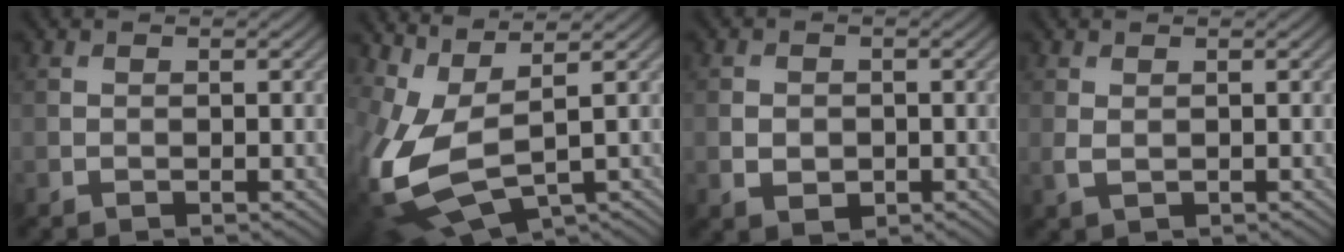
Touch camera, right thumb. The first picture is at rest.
{"total": 11.7, "force": [0.6, 5.7, 10.2], "torque": [-0.264, -0.022, 0.031]}
{"total": 2.5, "force": [-0.5, 2.0, 1.4], "torque": [-0.031, -0.007, -0.009]}
{"total": 1.5, "force": [0.3, 1.0, 1.1], "torque": [-0.032, -0.002, 0.009]}